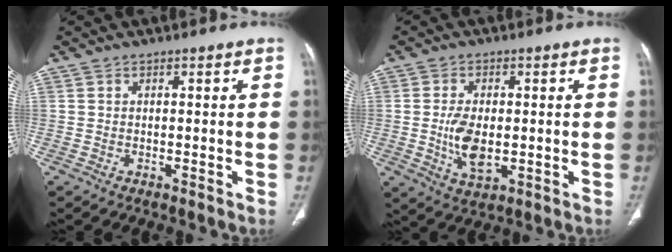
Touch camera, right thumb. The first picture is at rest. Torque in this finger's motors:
{"motor_torque": [1.98, 2.12, 0.54, -0.36, 0.11]}